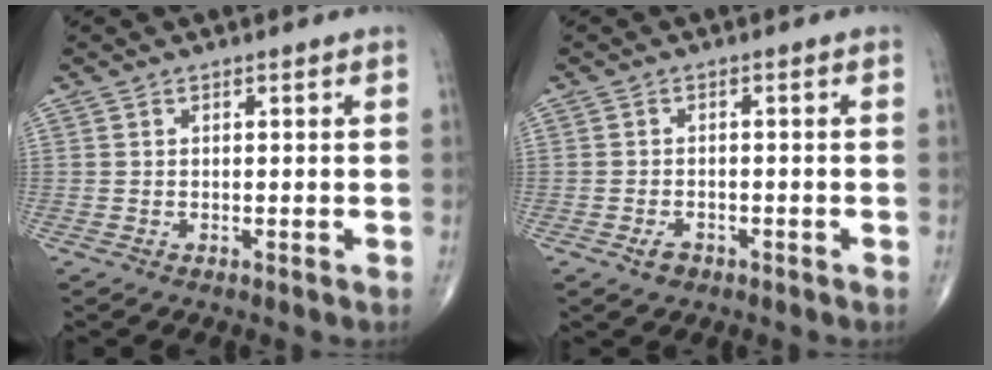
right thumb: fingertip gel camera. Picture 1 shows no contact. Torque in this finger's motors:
{"motor_torque": [-0.24, 0.04, 0.12, 0.10, 0.04]}